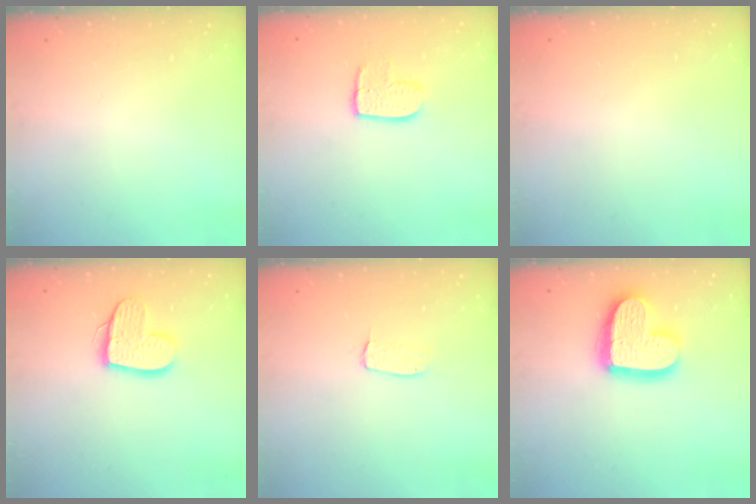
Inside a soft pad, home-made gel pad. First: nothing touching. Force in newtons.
{"total": 8.1, "press": 8.0, "slide": 0.6}
{"total": 0.0}
{"total": 11.9, "press": 11.8, "slide": 1.1}
{"total": 4.6, "press": 4.6, "slide": 0.3}
{"total": 16.4, "press": 16.4, "slide": 1.0}